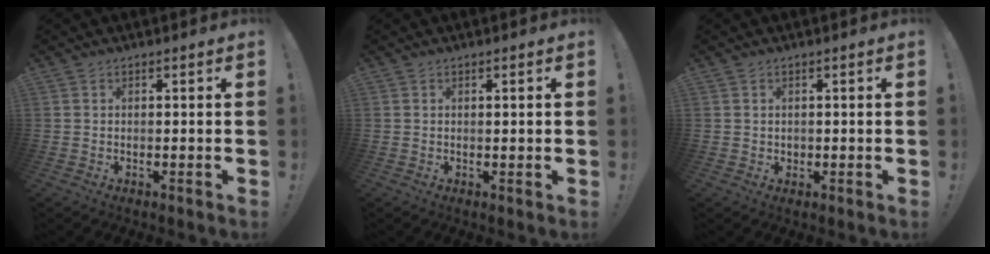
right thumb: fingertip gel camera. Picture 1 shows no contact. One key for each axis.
{"total": 1.0, "fx": 0.3, "fy": -0.3, "fz": 0.9, "tx": -0.017, "ty": 0.000, "tz": 0.003}
{"total": 1.0, "fx": 0.1, "fy": 1.0, "fz": 0.1, "tx": -0.002, "ty": 0.003, "tz": 0.001}